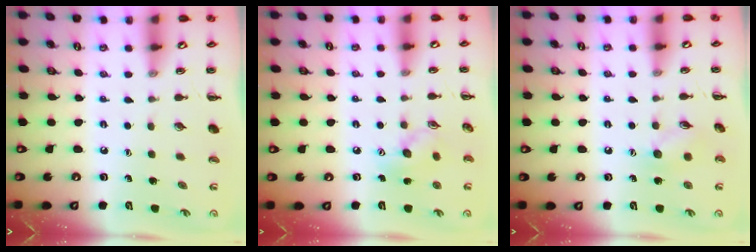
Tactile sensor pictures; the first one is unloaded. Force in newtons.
{"total": 7.4, "press": 7.4, "slide": 0.4}
{"total": 6.7, "press": 6.6, "slide": 1.2}